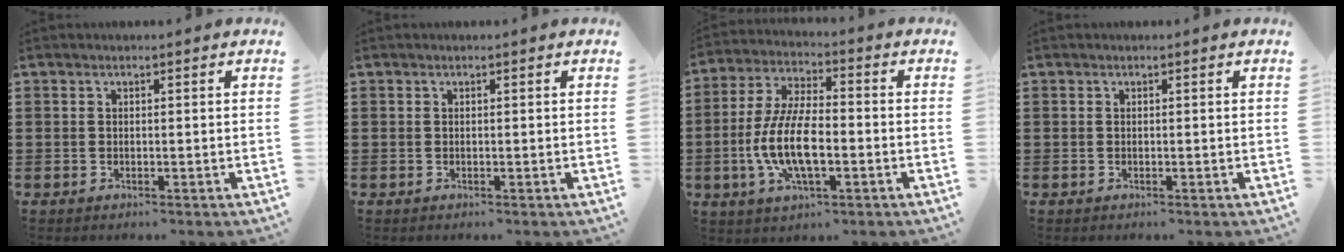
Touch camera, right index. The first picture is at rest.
{"total": 0.0}
{"total": 10.6, "force": [-2.5, 4.1, 9.4], "torque": [-0.210, -0.010, -0.051]}
{"total": 0.0}